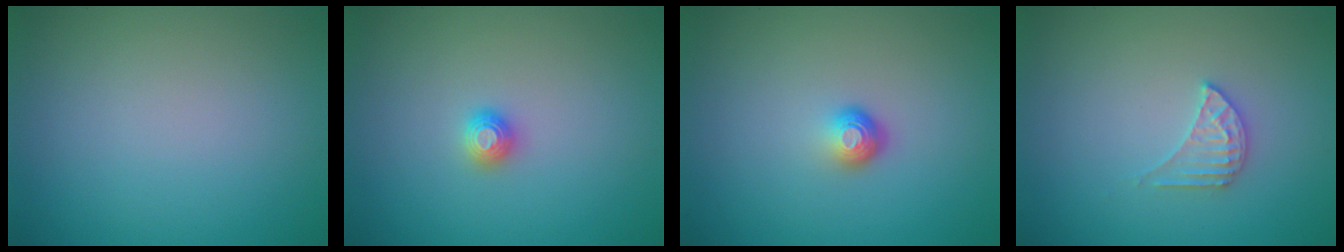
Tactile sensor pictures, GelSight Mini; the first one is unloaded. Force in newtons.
{"total": 0.9, "press": 0.9, "slide": 0.0}
{"total": 1.7, "press": 1.1, "slide": 1.3}
{"total": 2.1, "press": 2.0, "slide": 0.4}